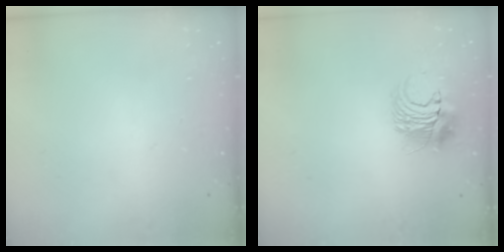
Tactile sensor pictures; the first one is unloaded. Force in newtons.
{"total": 9.1, "press": 9.1, "slide": 0.5}